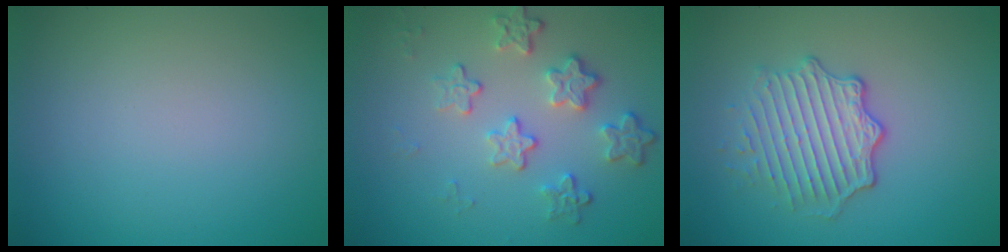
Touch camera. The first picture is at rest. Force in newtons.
{"total": 4.2, "press": 3.1, "slide": 2.8}
{"total": 4.4, "press": 3.4, "slide": 2.8}